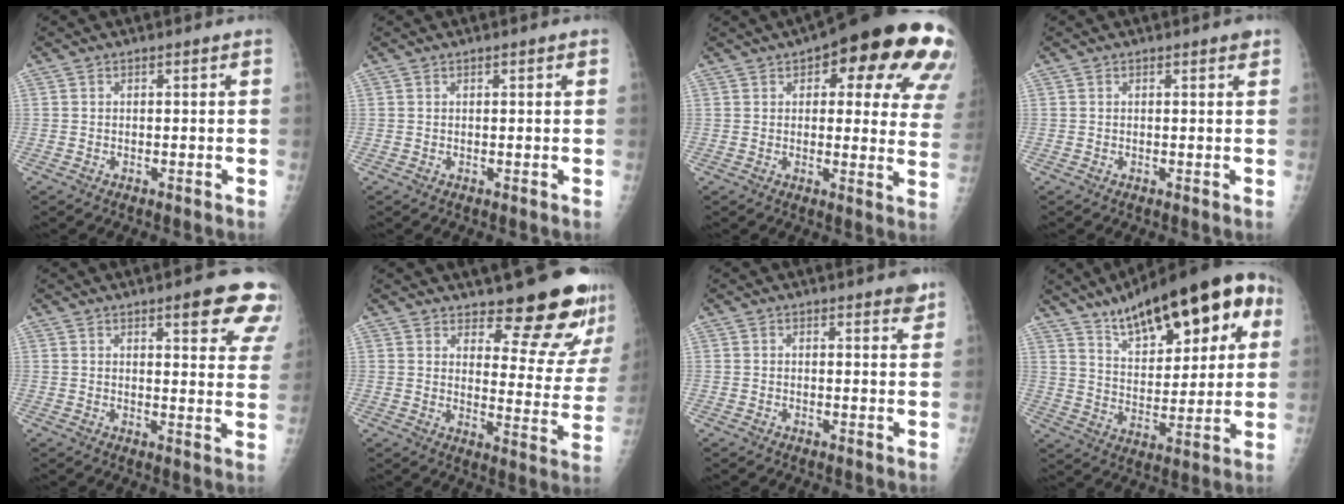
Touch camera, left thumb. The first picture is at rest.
{"total": 1.0, "force": [0.5, 0.2, 0.9], "torque": [-0.015, 0.001, 0.006]}
{"total": 24.1, "force": [12.2, 9.0, 18.7], "torque": [-0.182, -0.011, 0.137]}
{"total": 1.1, "force": [0.7, 0.2, 0.8], "torque": [-0.012, -0.002, 0.008]}
{"total": 13.1, "force": [8.3, 3.4, 9.6], "torque": [-0.082, -0.038, 0.090]}
{"total": 16.0, "force": [13.7, 4.1, 7.3], "torque": [-0.051, -0.120, 0.169]}
{"total": 2.4, "force": [1.8, 0.6, 1.4], "torque": [-0.009, -0.008, 0.020]}
{"total": 24.0, "force": [12.3, 9.5, 18.3], "torque": [-0.236, -0.021, 0.193]}